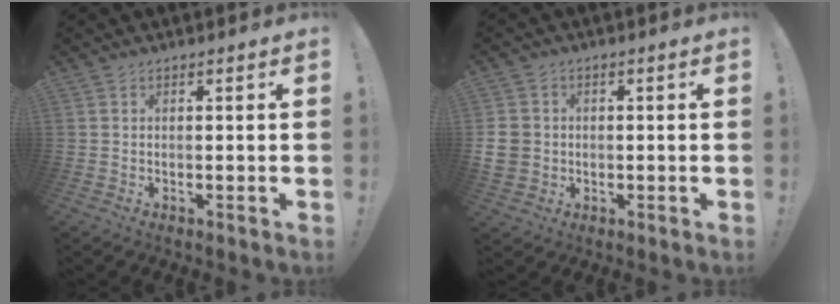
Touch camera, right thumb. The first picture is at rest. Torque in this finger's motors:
{"motor_torque": [0.43, 0.19, 0.15, -0.25, 0.00]}